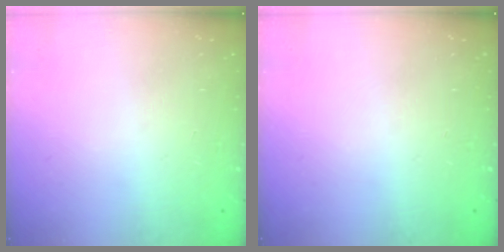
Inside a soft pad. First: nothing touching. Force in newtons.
{"total": 0.0}